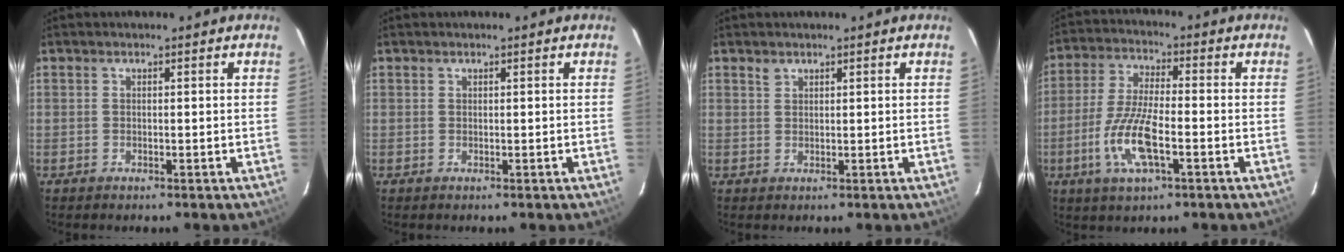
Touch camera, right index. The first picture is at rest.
{"total": 0.0}
{"total": 1.1, "force": [0.9, 0.7, 0.3], "torque": [-0.006, 0.002, 0.016]}
{"total": 10.9, "force": [-4.0, 3.0, 9.7], "torque": [-0.206, -0.007, -0.078]}